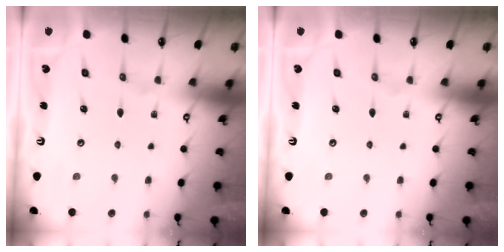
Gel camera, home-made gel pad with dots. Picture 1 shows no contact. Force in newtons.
{"total": 0.0}